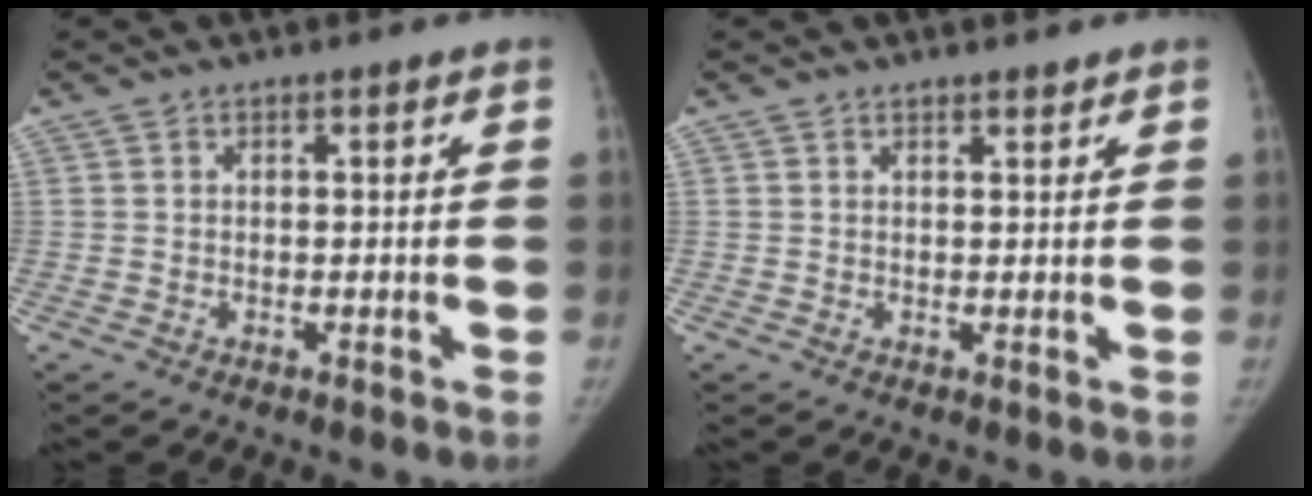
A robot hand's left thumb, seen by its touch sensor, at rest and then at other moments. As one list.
[{"total": 1.1, "force": [1.0, 0.3, 0.3], "torque": [0.002, -0.008, 0.017]}]